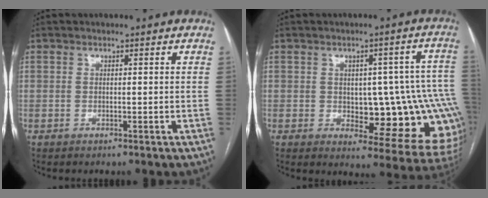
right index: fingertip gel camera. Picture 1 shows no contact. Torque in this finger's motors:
{"motor_torque": [1.32, -0.35, 0.26, 0.03]}